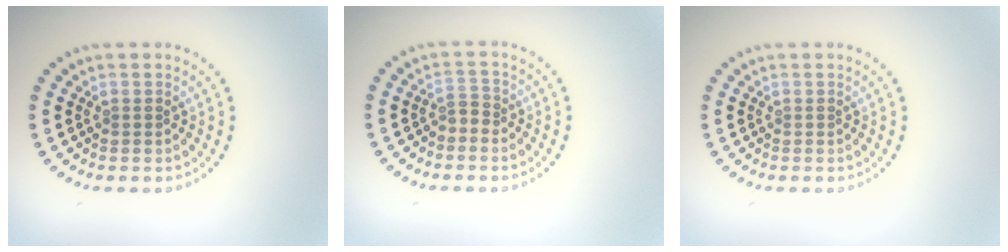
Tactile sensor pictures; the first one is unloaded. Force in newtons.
{"total": 1.3, "press": 1.0, "slide": 0.8}
{"total": 0.0}